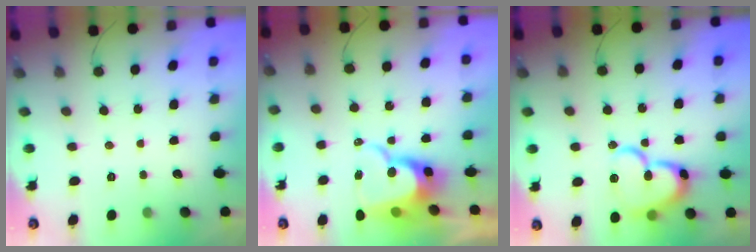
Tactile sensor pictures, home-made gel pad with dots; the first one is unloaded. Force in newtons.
{"total": 13.8, "press": 13.8, "slide": 1.0}
{"total": 18.1, "press": 18.0, "slide": 1.8}